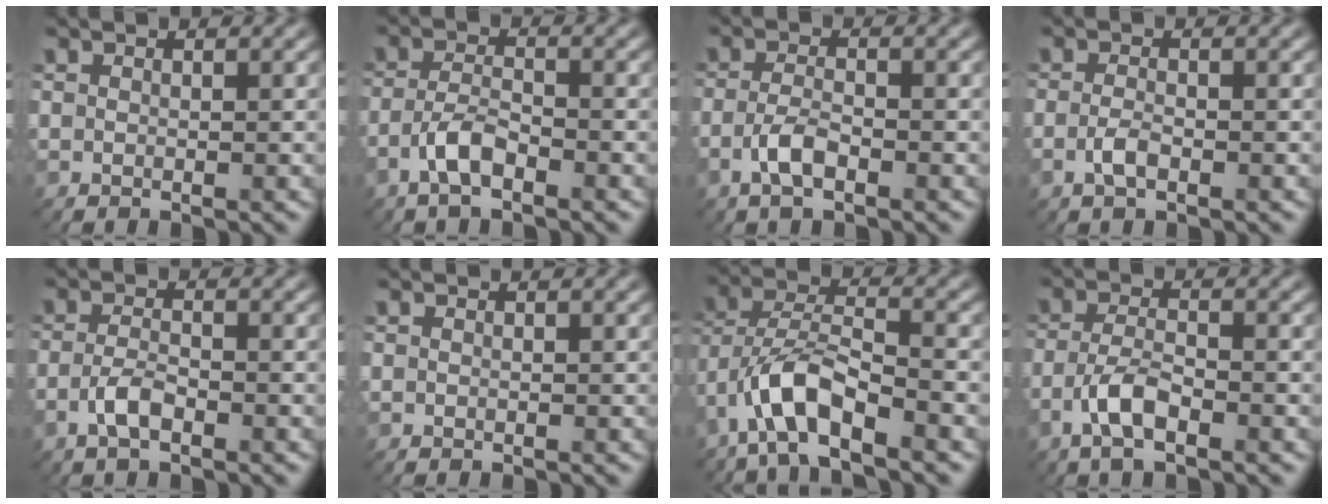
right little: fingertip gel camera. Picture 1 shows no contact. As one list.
[{"total": 2.9, "force": [-1.8, 0.9, 2.0], "torque": [-0.043, 0.008, -0.041]}, {"total": 2.5, "force": [-1.3, 0.9, 1.9], "torque": [-0.042, 0.005, -0.032]}, {"total": 1.5, "force": [-0.7, 0.6, 1.3], "torque": [-0.027, 0.002, -0.017]}, {"total": 2.2, "force": [-1.2, 0.8, 1.6], "torque": [-0.036, 0.005, -0.029]}, {"total": 0.0}, {"total": 5.7, "force": [-3.3, 1.8, 4.2], "torque": [-0.078, 0.010, -0.063]}, {"total": 3.4, "force": [-1.8, 1.1, 2.6], "torque": [-0.056, 0.006, -0.043]}]